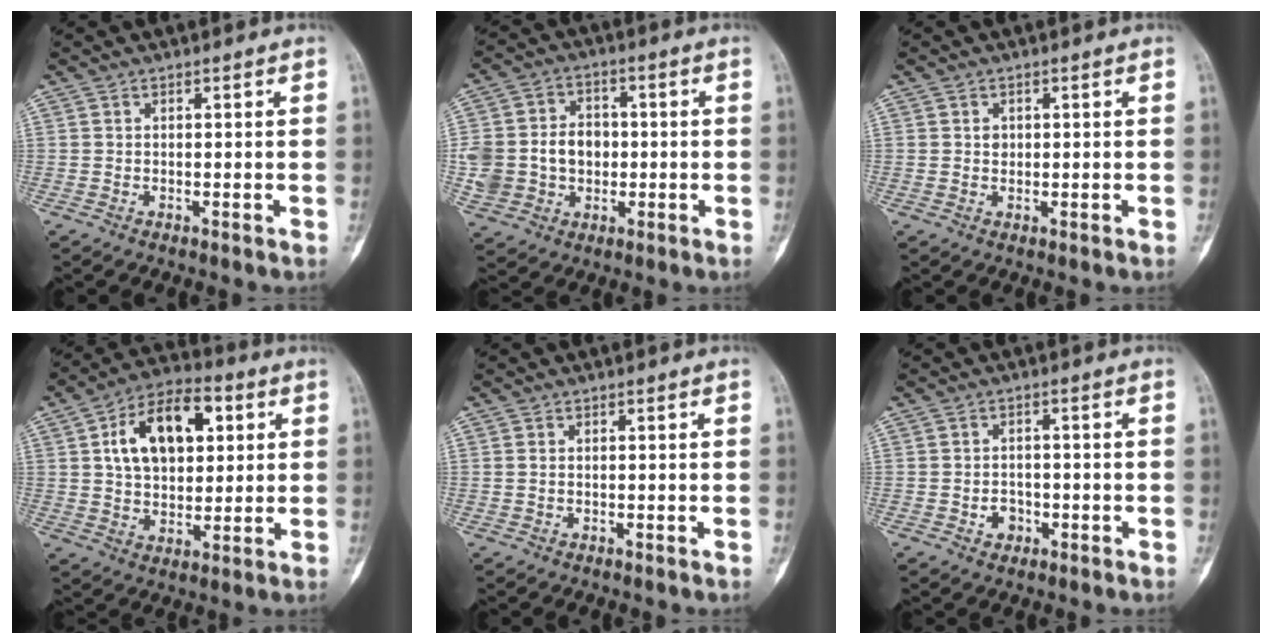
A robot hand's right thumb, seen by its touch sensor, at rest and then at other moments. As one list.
[{"total": 14.9, "force": [-0.6, 12.2, 8.5], "torque": [-0.165, 0.025, 0.005]}, {"total": 1.3, "force": [0.3, 1.1, 0.6], "torque": [-0.001, 0.001, 0.005]}, {"total": 15.8, "force": [4.3, 9.7, 11.8], "torque": [-0.167, 0.007, 0.069]}, {"total": 0.7, "force": [0.1, 0.5, 0.5], "torque": [-0.014, 0.003, 0.005]}, {"total": 3.1, "force": [-1.2, 2.5, 1.3], "torque": [-0.002, 0.009, -0.015]}]